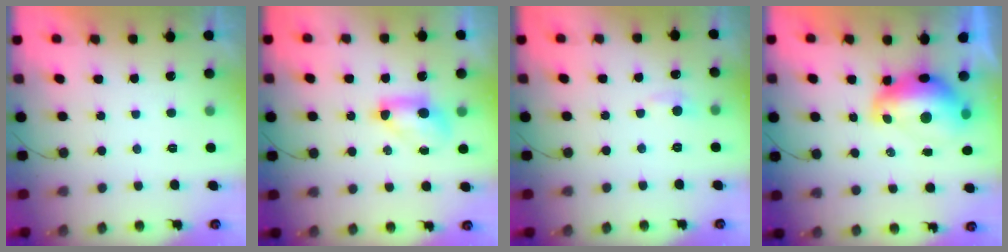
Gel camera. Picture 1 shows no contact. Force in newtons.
{"total": 7.5, "press": 7.4, "slide": 1.1}
{"total": 5.0, "press": 5.0, "slide": 0.7}
{"total": 11.5, "press": 11.4, "slide": 1.2}